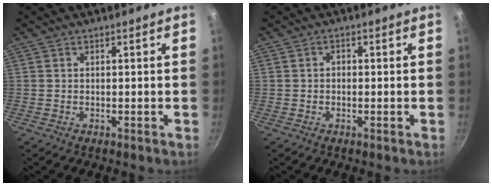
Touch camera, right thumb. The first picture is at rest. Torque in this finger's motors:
{"motor_torque": [-0.40, 0.10, -0.31, 0.22, 0.04]}